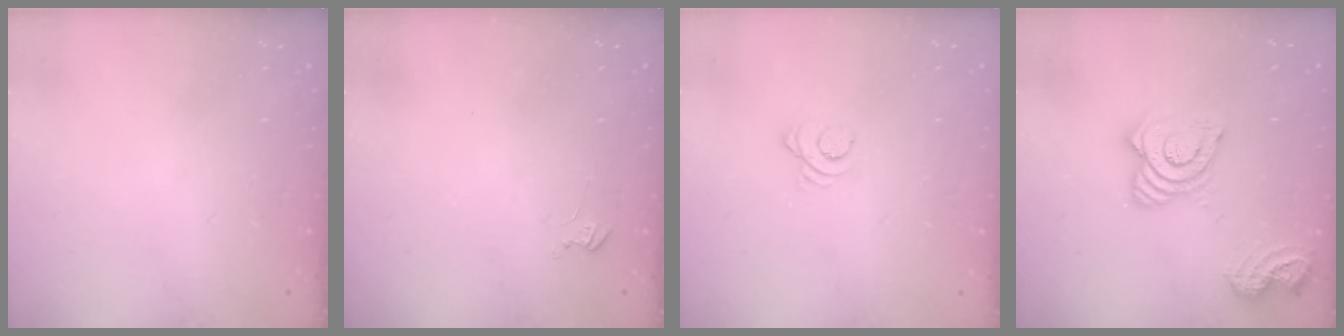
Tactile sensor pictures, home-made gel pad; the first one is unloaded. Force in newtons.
{"total": 2.7, "press": 2.7, "slide": 0.3}
{"total": 2.7, "press": 2.7, "slide": 0.3}
{"total": 14.9, "press": 14.8, "slide": 1.6}